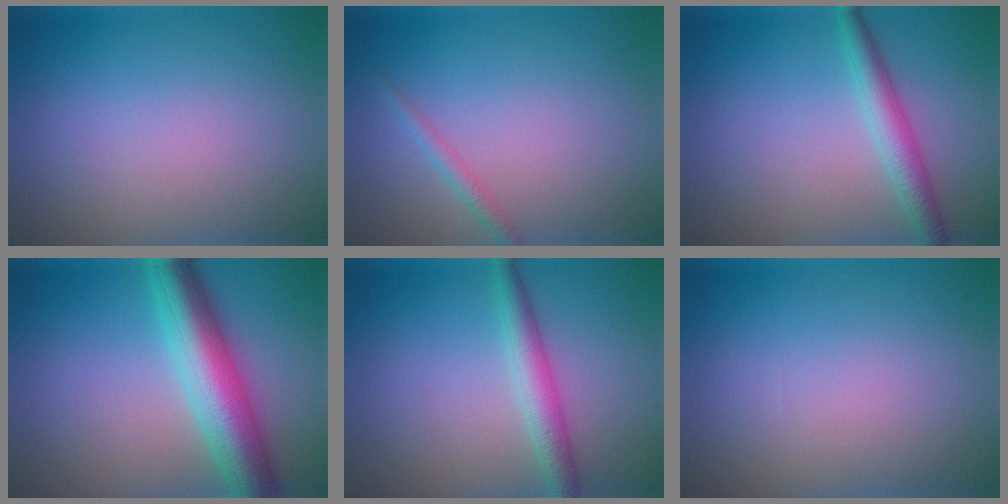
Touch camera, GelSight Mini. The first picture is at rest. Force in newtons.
{"total": 1.2, "press": 1.2, "slide": 0.1}
{"total": 2.9, "press": 2.9, "slide": 0.0}
{"total": 7.5, "press": 7.5, "slide": 0.2}
{"total": 3.0, "press": 3.0, "slide": 0.1}
{"total": 0.0}